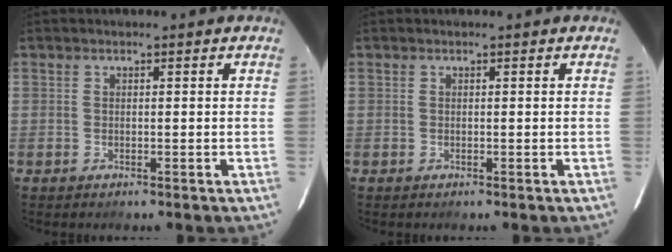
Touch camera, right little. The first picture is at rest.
{"total": 0.0}